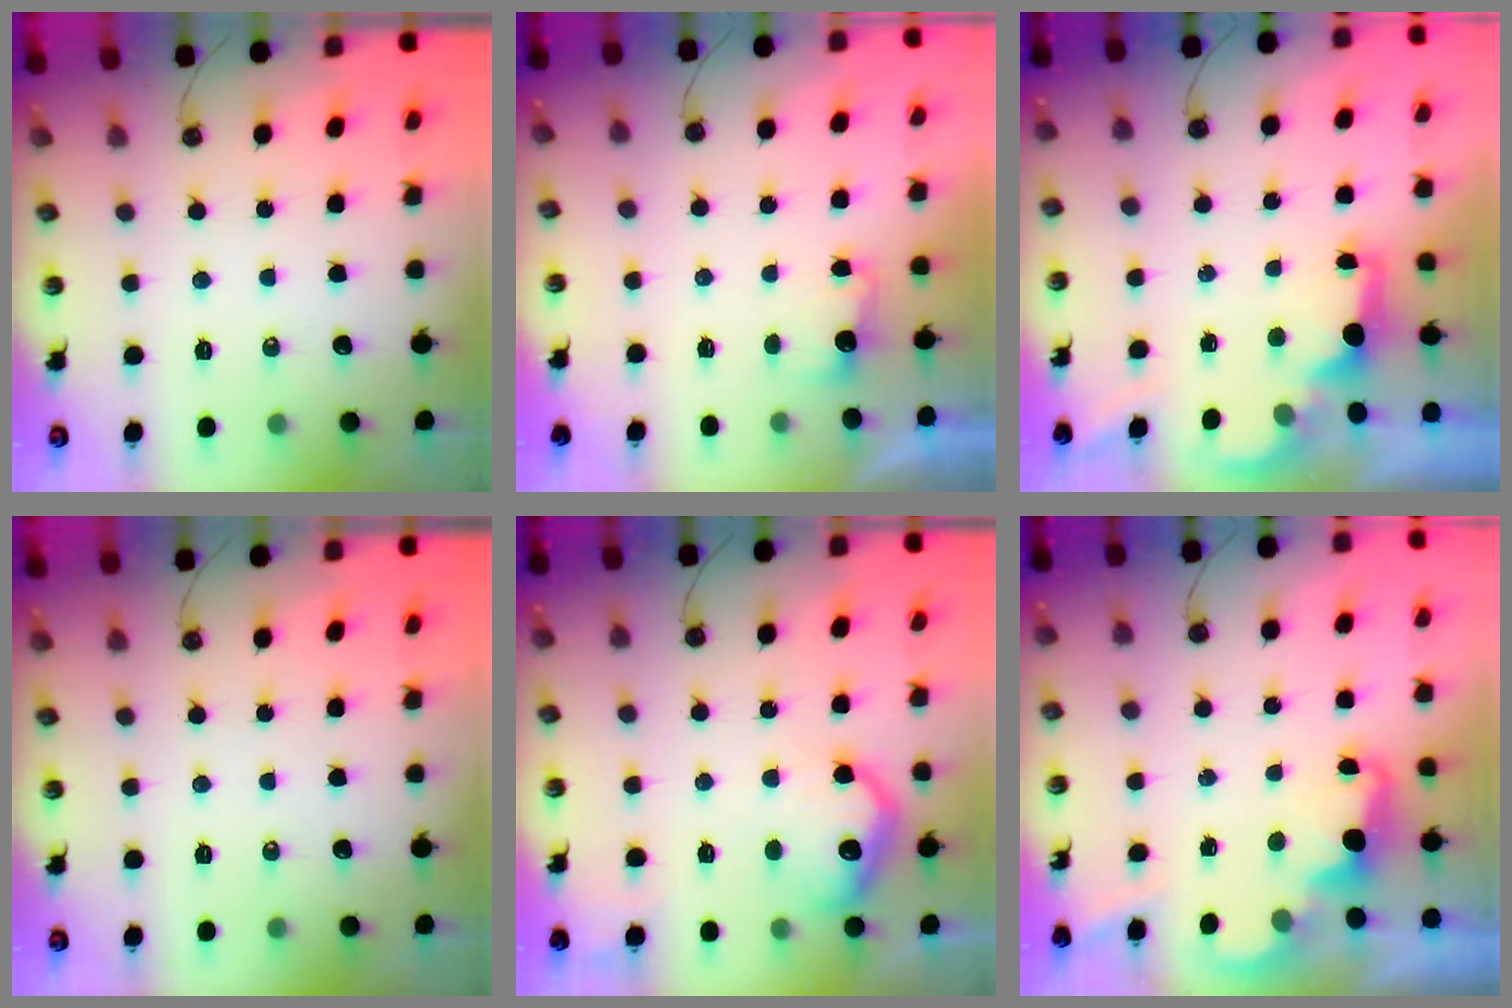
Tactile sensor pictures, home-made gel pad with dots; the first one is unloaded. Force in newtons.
{"total": 2.6, "press": 2.4, "slide": 1.0}
{"total": 2.0, "press": 1.9, "slide": 0.8}
{"total": 0.0}
{"total": 11.9, "press": 11.9, "slide": 0.8}
{"total": 2.5, "press": 2.5, "slide": 0.5}